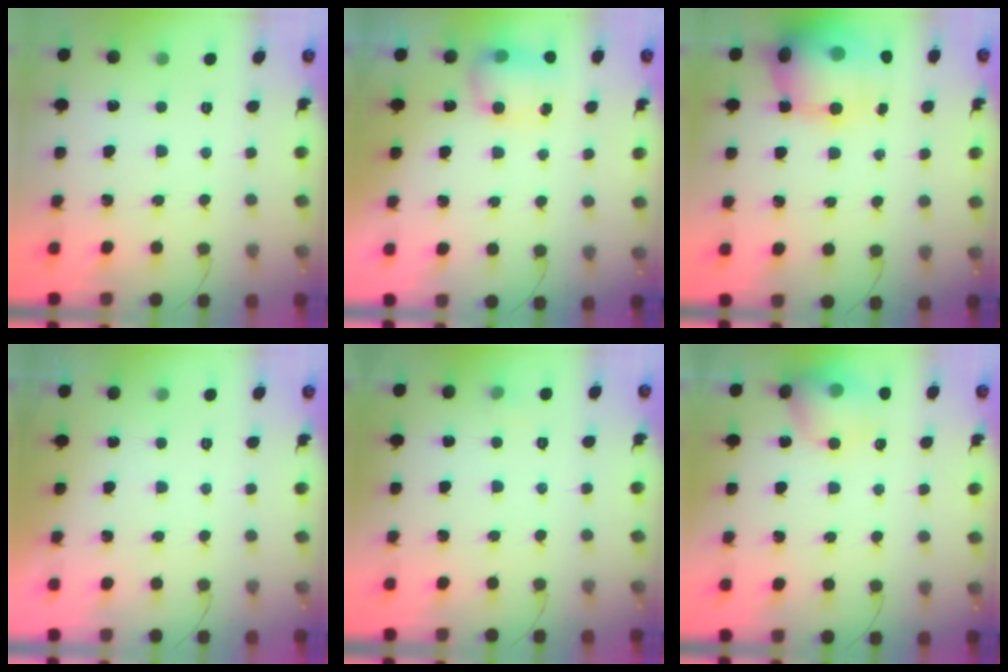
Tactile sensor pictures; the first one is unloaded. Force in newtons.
{"total": 7.7, "press": 7.7, "slide": 0.9}
{"total": 19.5, "press": 18.6, "slide": 5.9}
{"total": 0.0}
{"total": 3.6, "press": 3.5, "slide": 1.1}
{"total": 12.6, "press": 12.5, "slide": 1.8}